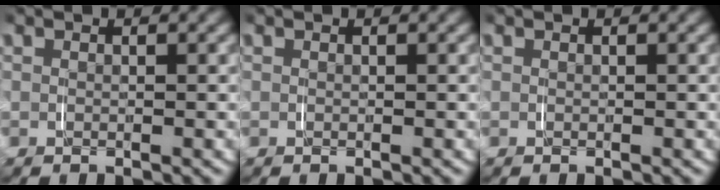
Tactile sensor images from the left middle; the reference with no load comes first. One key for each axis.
{"total": 0.0}
{"total": 0.0}